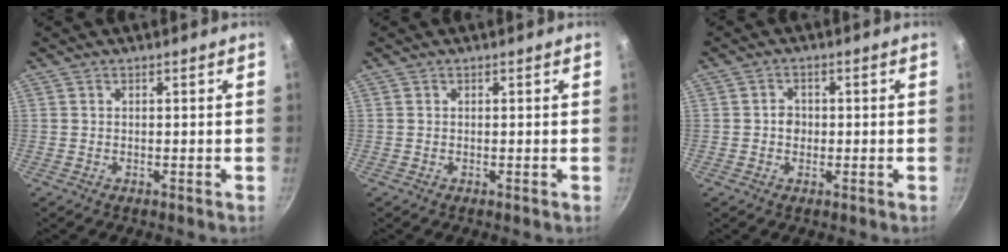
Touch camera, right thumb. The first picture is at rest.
{"total": 0.0}
{"total": 2.4, "force": [-0.2, 2.1, 1.2], "torque": [-0.004, 0.006, -0.008]}